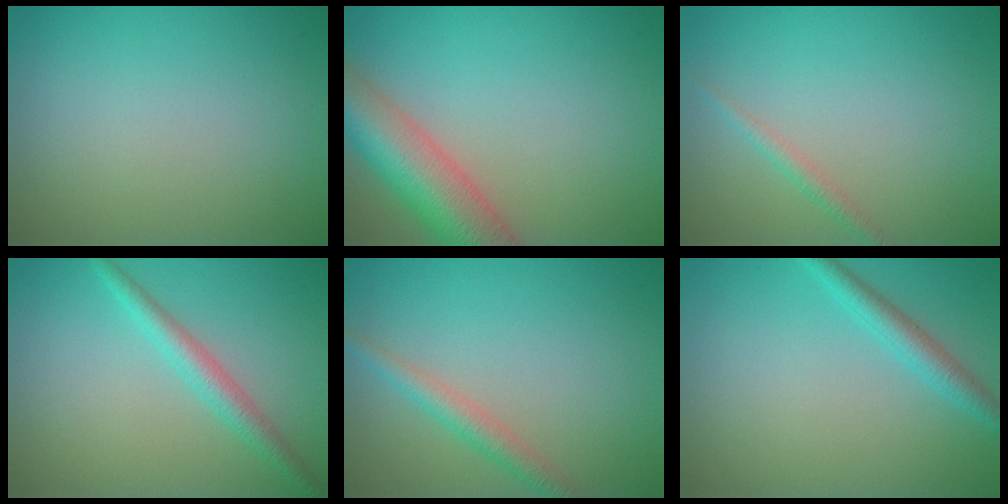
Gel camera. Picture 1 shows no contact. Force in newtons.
{"total": 8.0, "press": 8.0, "slide": 0.5}
{"total": 1.2, "press": 1.2, "slide": 0.1}
{"total": 2.5, "press": 2.5, "slide": 0.1}
{"total": 2.4, "press": 2.4, "slide": 0.1}
{"total": 2.3, "press": 2.3, "slide": 0.1}